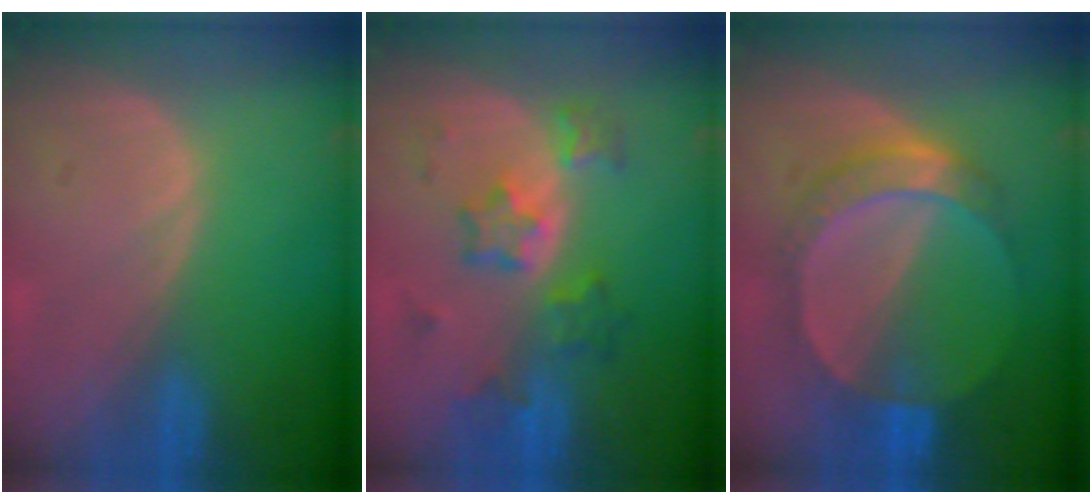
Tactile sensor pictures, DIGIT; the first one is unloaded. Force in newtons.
{"total": 6.2, "press": 6.2, "slide": 0.4}
{"total": 6.8, "press": 6.8, "slide": 0.3}